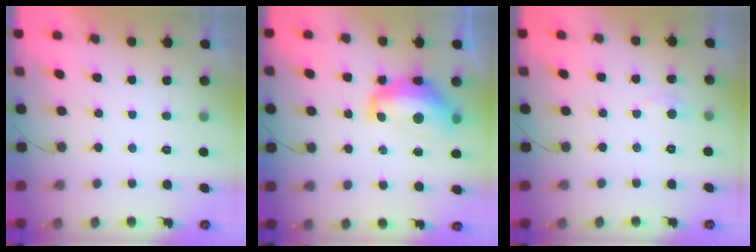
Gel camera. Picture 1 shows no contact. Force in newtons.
{"total": 12.9, "press": 12.8, "slide": 1.1}
{"total": 2.8, "press": 2.7, "slide": 0.4}